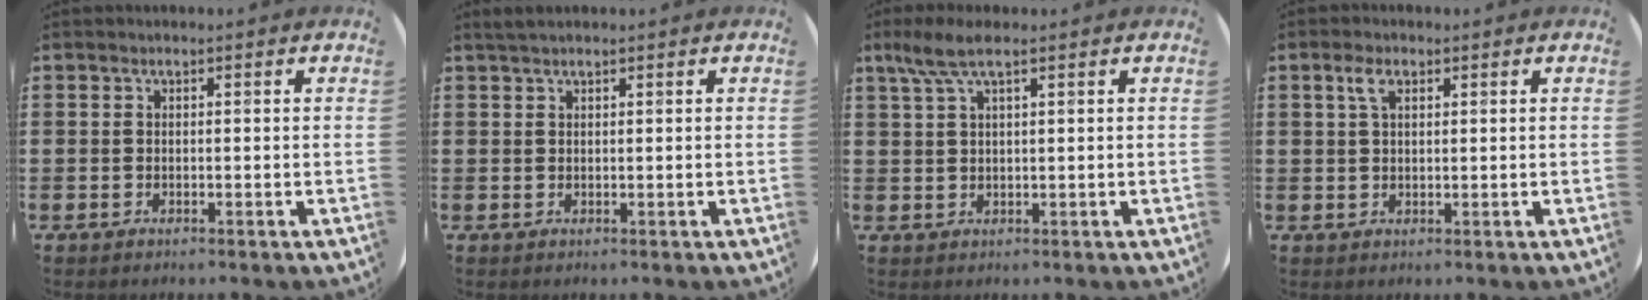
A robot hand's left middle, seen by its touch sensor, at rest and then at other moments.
{"total": 1.1, "force": [1.0, 0.1, 0.5], "torque": [-0.011, 0.003, 0.018]}
{"total": 4.2, "force": [2.4, 0.8, 3.3], "torque": [-0.070, 0.004, 0.042]}
{"total": 2.7, "force": [1.4, 1.4, 1.8], "torque": [-0.034, 0.003, 0.024]}